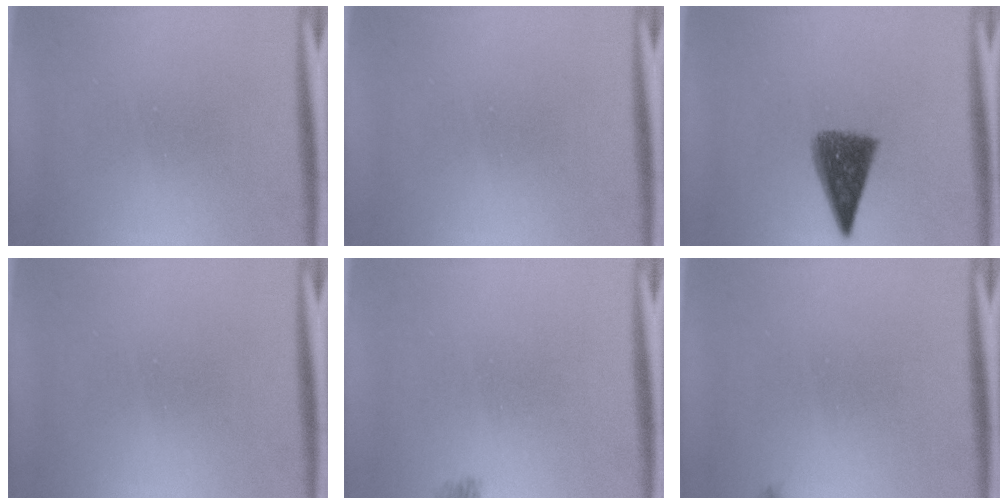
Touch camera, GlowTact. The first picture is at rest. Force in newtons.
{"total": 0.0}
{"total": 7.9}
{"total": 0.0}
{"total": 1.6}
{"total": 0.7}